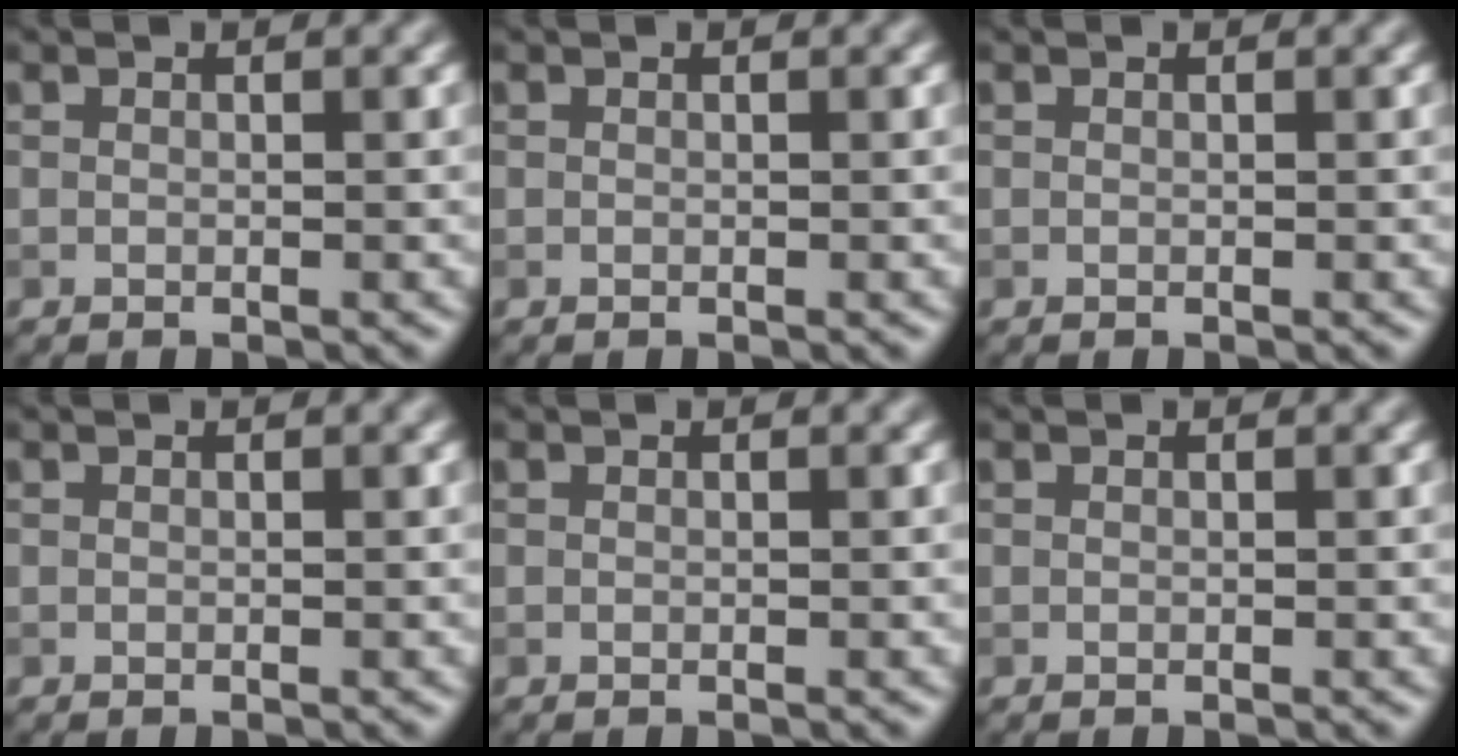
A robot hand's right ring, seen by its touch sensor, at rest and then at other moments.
{"total": 0.0}
{"total": 0.0}
{"total": 0.0}
{"total": 0.0}
{"total": 0.0}